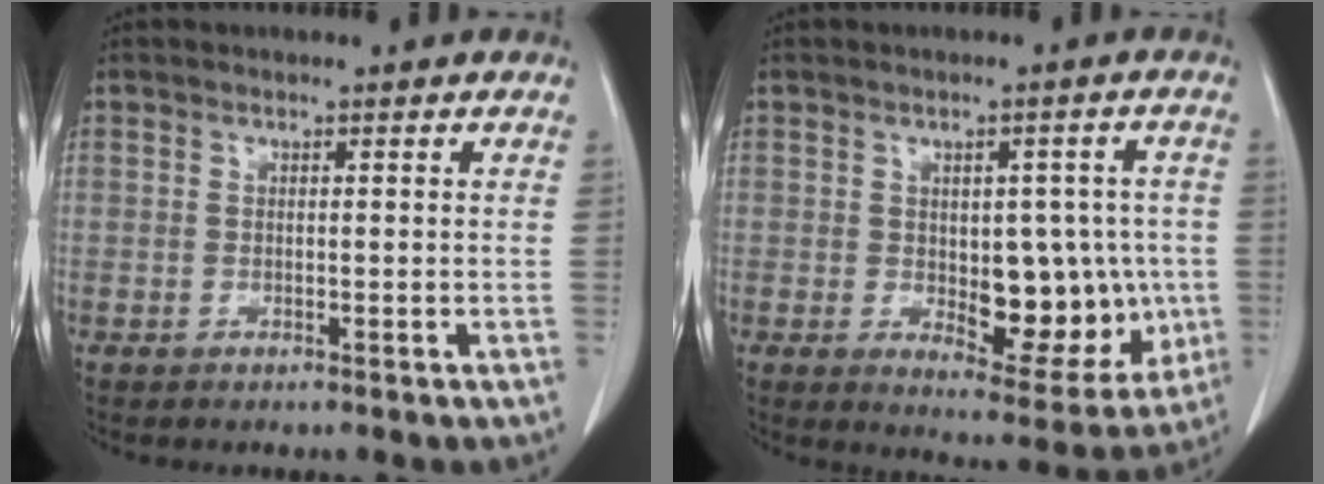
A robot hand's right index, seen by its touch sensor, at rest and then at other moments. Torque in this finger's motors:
{"motor_torque": [0.46, 0.46, 0.25, 0.06]}